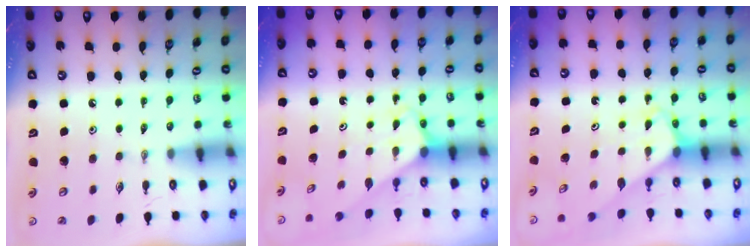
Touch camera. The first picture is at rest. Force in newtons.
{"total": 2.7, "press": 2.7, "slide": 0.1}
{"total": 3.2, "press": 3.1, "slide": 0.2}